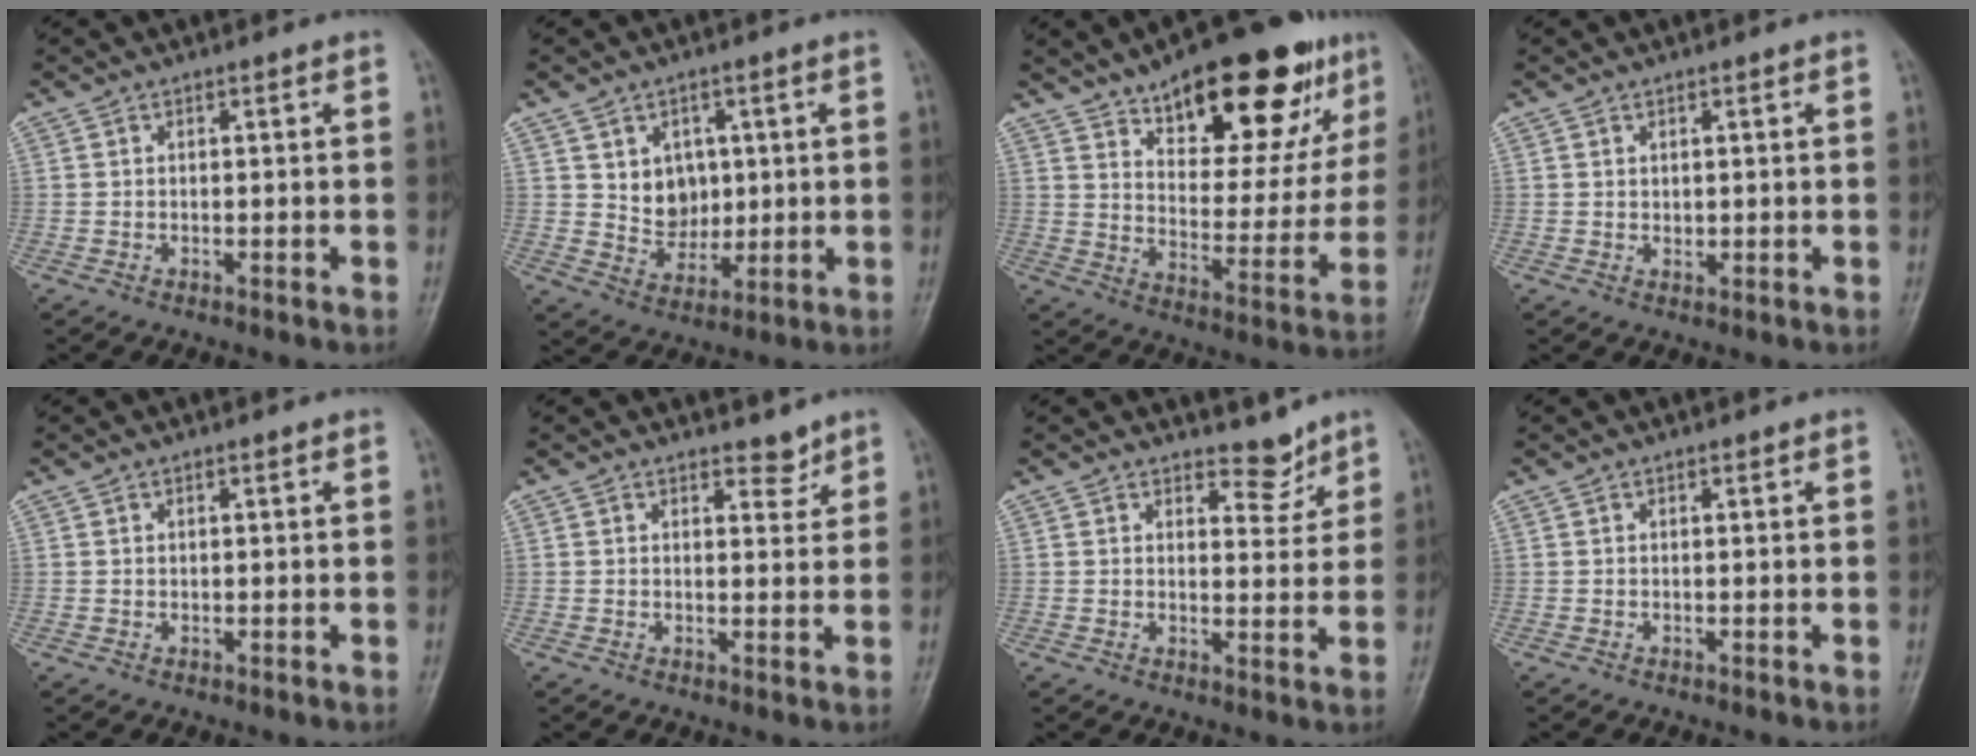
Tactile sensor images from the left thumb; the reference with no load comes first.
{"total": 7.6, "force": [1.8, 6.2, 3.9], "torque": [-0.026, -0.013, 0.041]}
{"total": 24.6, "force": [14.5, 10.2, 17.1], "torque": [-0.194, -0.044, 0.217]}
{"total": 1.6, "force": [0.5, 1.1, 0.9], "torque": [-0.011, -0.004, 0.011]}
{"total": 0.7, "force": [0.3, 0.5, 0.4], "torque": [-0.001, -0.001, 0.004]}
{"total": 2.9, "force": [2.3, 1.4, 0.9], "torque": [0.005, -0.017, 0.033]}
{"total": 4.3, "force": [3.6, 2.1, 1.0], "torque": [0.012, -0.029, 0.053]}
{"total": 0.6, "force": [0.3, 0.3, 0.4], "torque": [-0.005, 0.000, 0.003]}